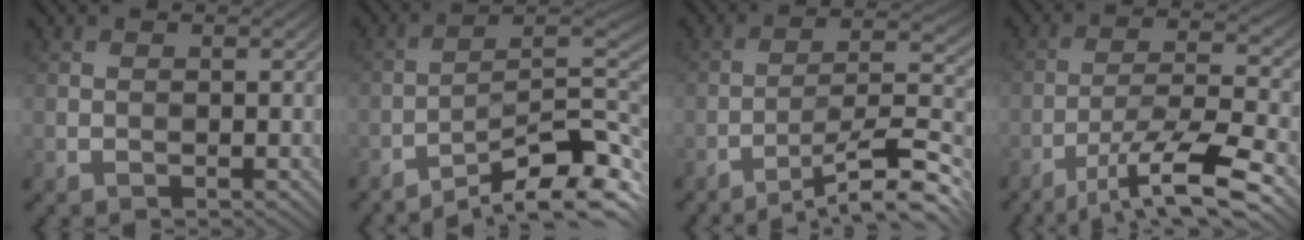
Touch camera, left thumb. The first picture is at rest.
{"total": 12.7, "force": [-8.4, 2.9, 9.0], "torque": [-0.143, 0.002, -0.137]}
{"total": 12.3, "force": [-9.2, 1.9, 7.9], "torque": [-0.137, 0.016, -0.137]}
{"total": 11.7, "force": [-7.6, 2.3, 8.7], "torque": [-0.160, 0.001, -0.132]}